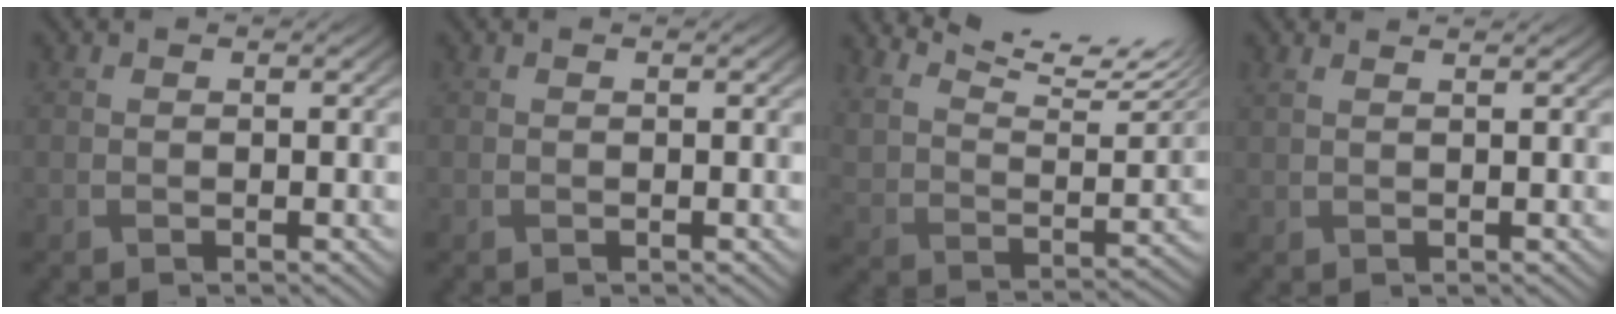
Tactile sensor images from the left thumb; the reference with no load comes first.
{"total": 0.0}
{"total": 12.7, "force": [10.3, 3.1, 6.6], "torque": [-0.140, -0.006, 0.168]}
{"total": 1.6, "force": [1.4, 0.3, 0.8], "torque": [-0.023, 0.002, 0.019]}